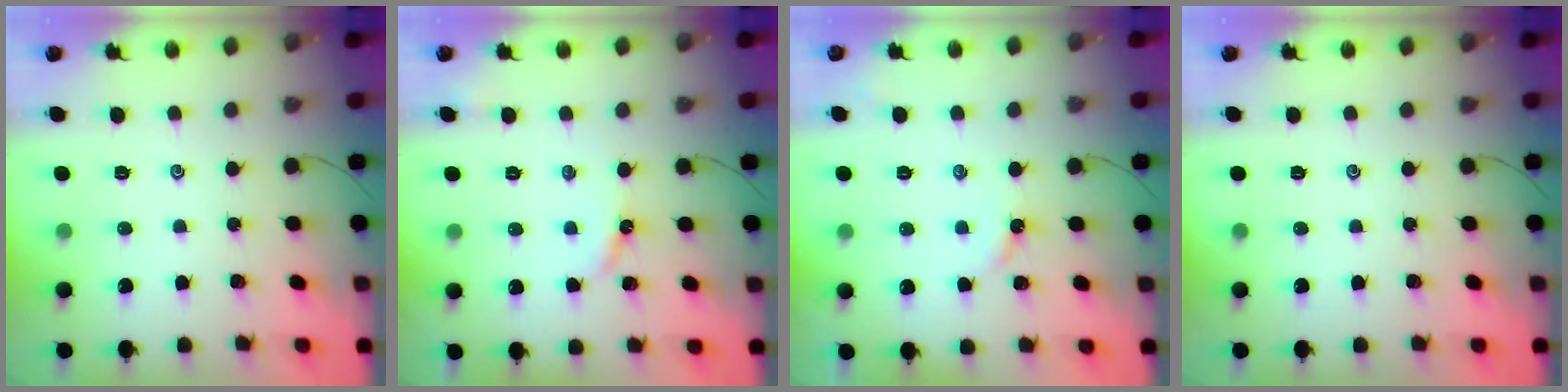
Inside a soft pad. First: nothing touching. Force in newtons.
{"total": 4.1, "press": 4.1, "slide": 0.4}
{"total": 2.7, "press": 2.7, "slide": 0.4}
{"total": 0.0}